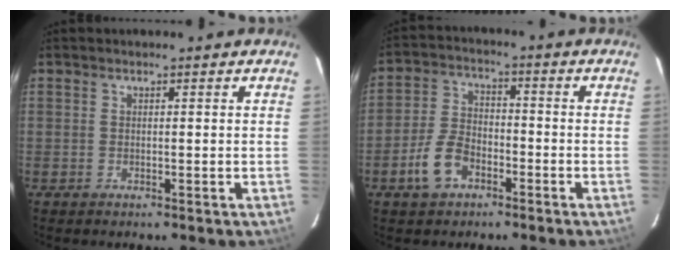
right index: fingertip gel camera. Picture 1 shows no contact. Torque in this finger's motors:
{"motor_torque": [0.81, -0.69, 0.32, 0.01]}